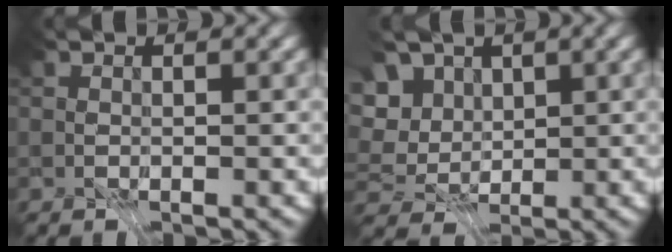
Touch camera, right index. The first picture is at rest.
{"total": 4.2, "force": [1.1, 3.1, 2.6], "torque": [-0.053, 0.007, 0.010]}